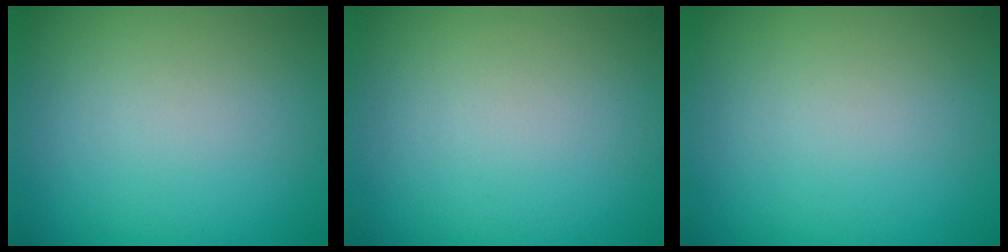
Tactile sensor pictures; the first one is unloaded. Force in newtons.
{"total": 0.0}
{"total": 0.0}